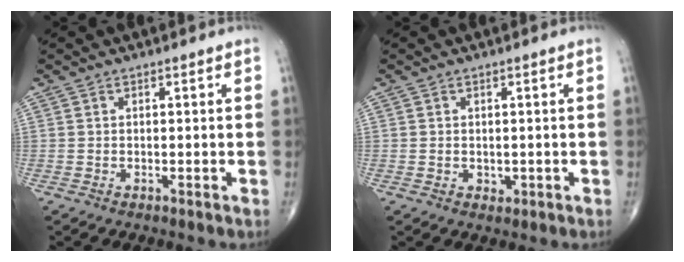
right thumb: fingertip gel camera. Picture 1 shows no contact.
{"total": 1.5, "force": [-0.1, 1.3, 0.8], "torque": [-0.007, 0.000, 0.003]}